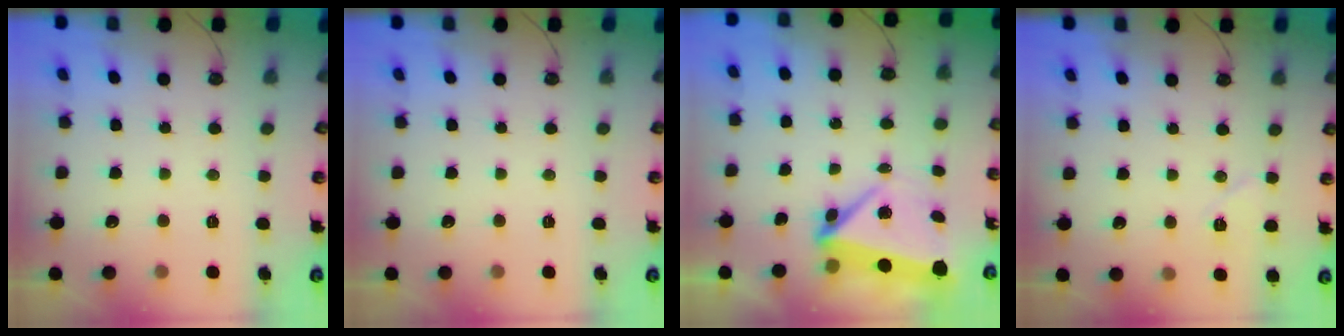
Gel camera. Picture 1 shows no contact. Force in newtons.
{"total": 0.0}
{"total": 6.5, "press": 6.5, "slide": 0.5}
{"total": 7.3, "press": 6.4, "slide": 3.6}